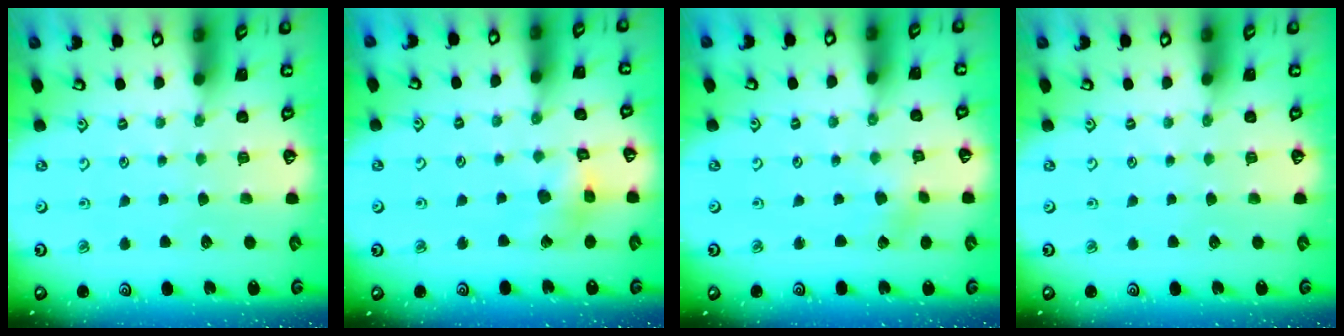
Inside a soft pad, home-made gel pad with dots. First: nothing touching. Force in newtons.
{"total": 6.9, "press": 6.9, "slide": 0.6}
{"total": 1.4, "press": 1.4, "slide": 0.2}
{"total": 0.0}